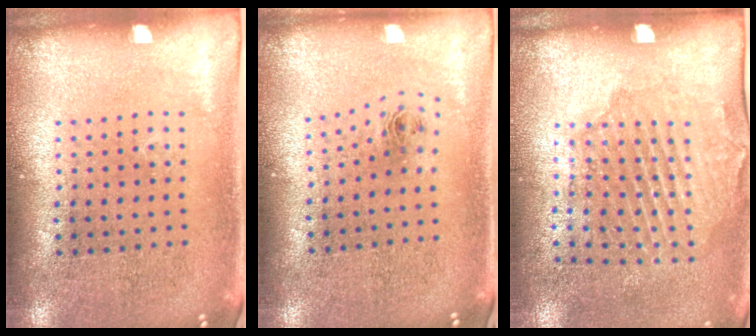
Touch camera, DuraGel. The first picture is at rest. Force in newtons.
{"total": 0.9, "press": 0.4, "slide": 0.8}
{"total": 1.6, "press": 1.4, "slide": 0.8}